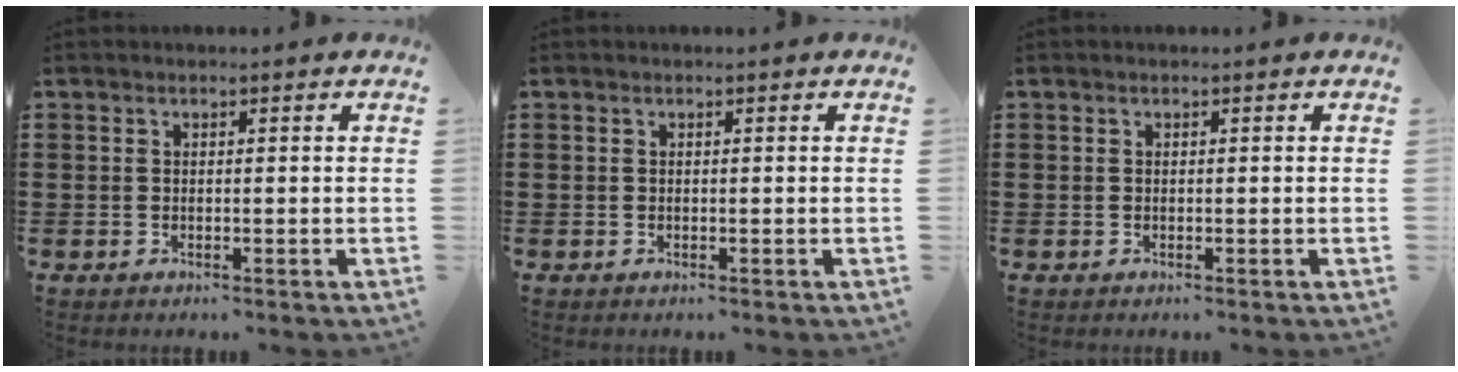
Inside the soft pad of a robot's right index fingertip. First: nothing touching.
{"total": 0.0}
{"total": 0.0}